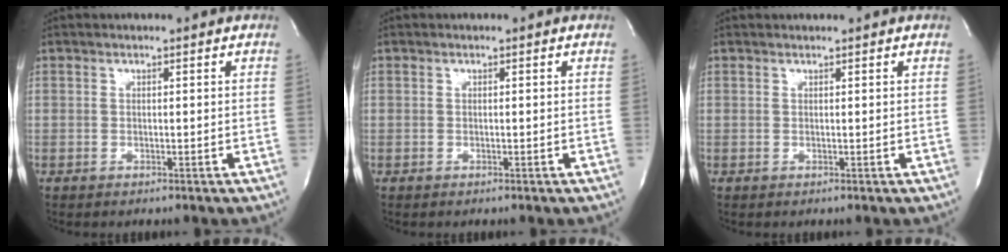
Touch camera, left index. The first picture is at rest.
{"total": 0.0}
{"total": 0.8, "force": [0.8, -0.1, 0.1], "torque": [-0.004, 0.007, 0.015]}